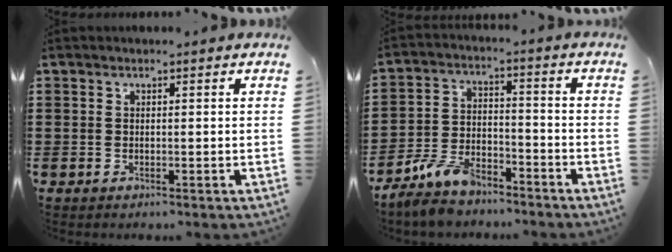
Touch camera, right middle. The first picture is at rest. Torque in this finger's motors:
{"motor_torque": [1.49, 0.06, 0.13, 0.03]}